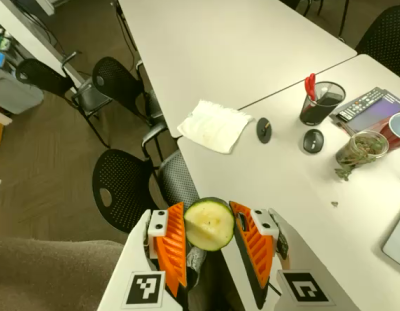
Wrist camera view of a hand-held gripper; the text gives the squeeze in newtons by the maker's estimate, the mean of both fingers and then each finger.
{"total": 8.6, "left": 8.2, "right": 9.0}